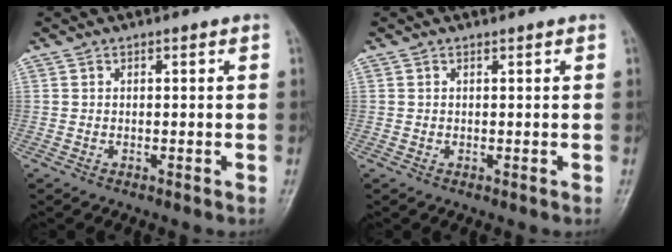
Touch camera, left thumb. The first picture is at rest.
{"total": 0.0}